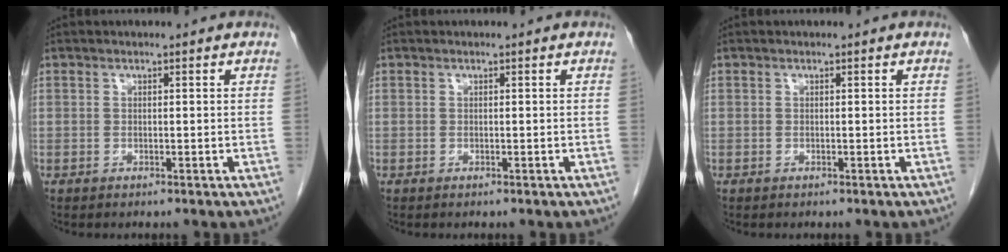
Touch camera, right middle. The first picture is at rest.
{"total": 0.0}
{"total": 0.0}